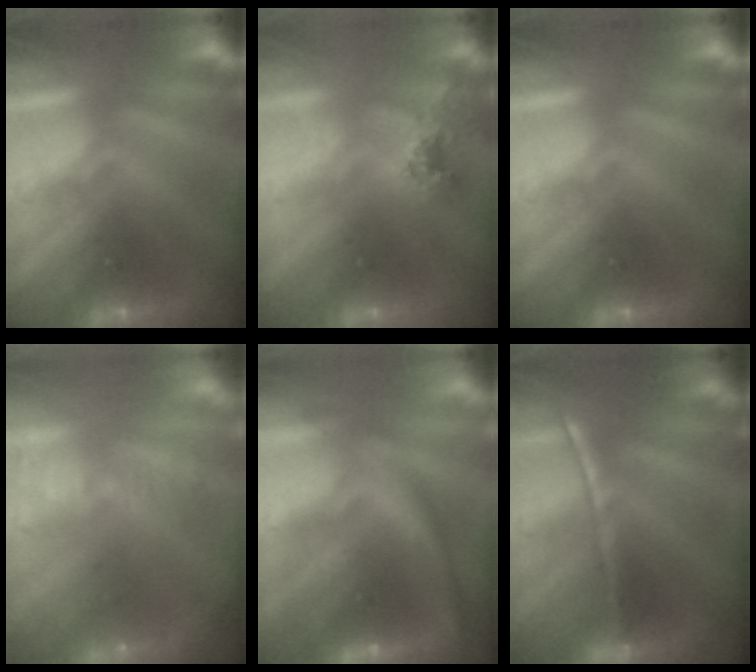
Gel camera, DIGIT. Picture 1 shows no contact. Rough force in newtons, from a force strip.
{"total": 2.5}
{"total": 0.0}
{"total": 8.0}
{"total": 10.5}
{"total": 1.6}